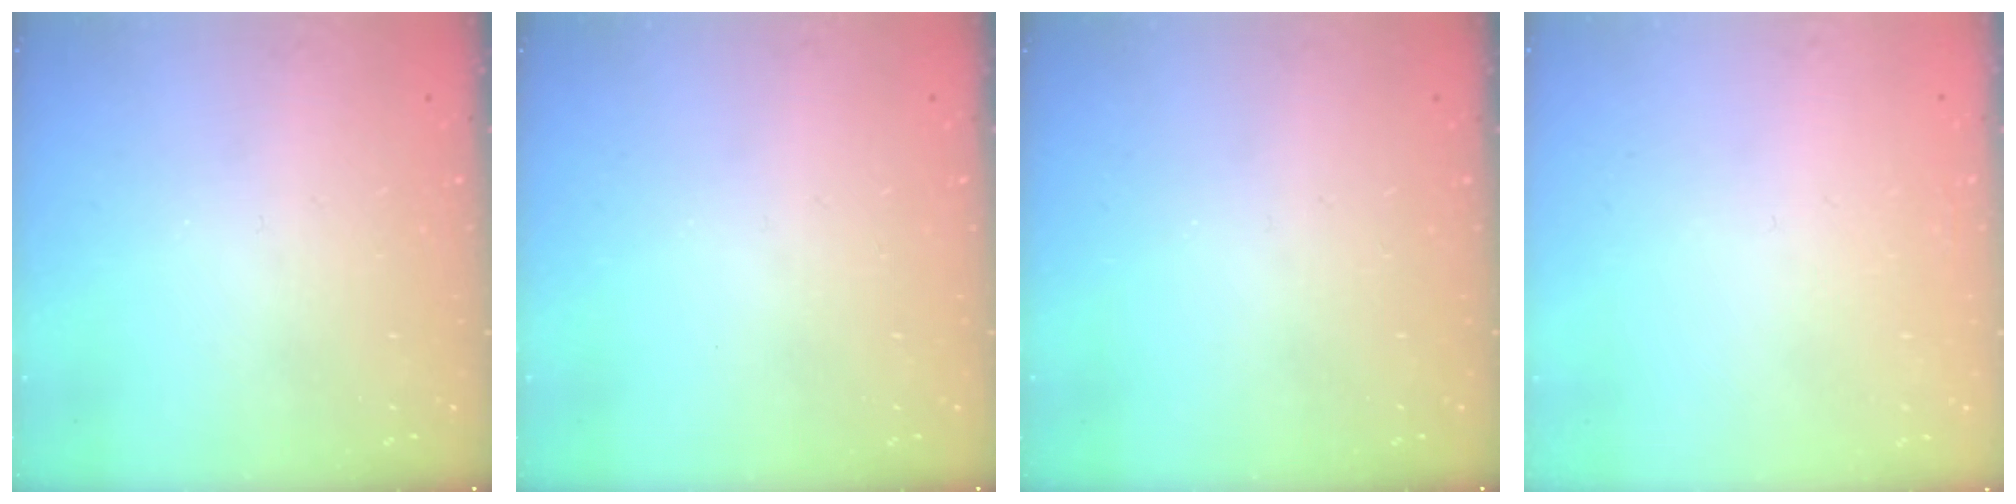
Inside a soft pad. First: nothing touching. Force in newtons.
{"total": 0.0}
{"total": 0.0}
{"total": 0.9, "press": 0.9, "slide": 0.1}